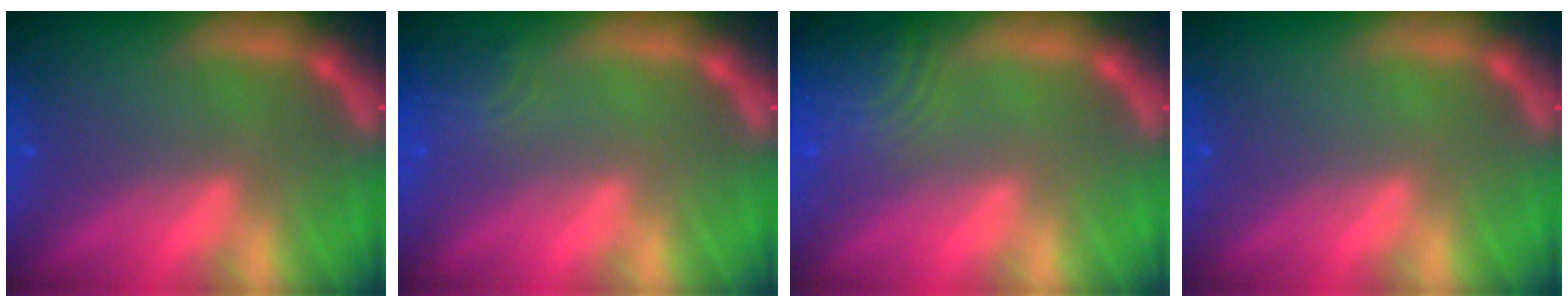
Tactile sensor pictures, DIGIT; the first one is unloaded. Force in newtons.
{"total": 2.9}
{"total": 7.0}
{"total": 0.0}